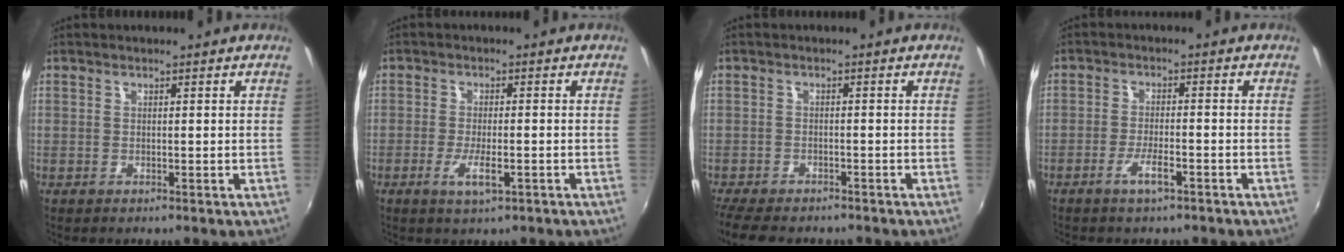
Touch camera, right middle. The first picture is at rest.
{"total": 4.2, "force": [-2.1, 1.1, 3.5], "torque": [-0.074, -0.009, -0.039]}
{"total": 8.8, "force": [-7.6, 2.6, 3.6], "torque": [-0.093, -0.029, -0.128]}
{"total": 3.7, "force": [-2.6, 0.7, 2.6], "torque": [-0.061, -0.003, -0.048]}